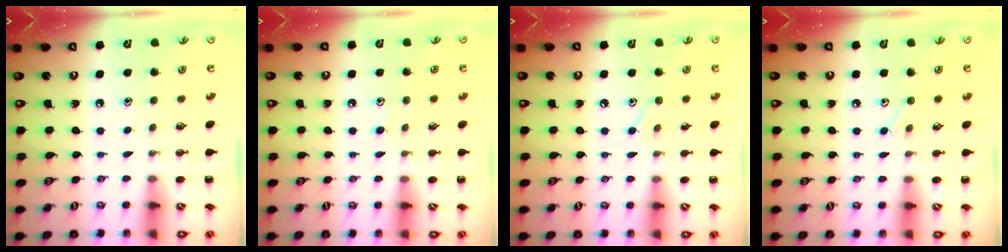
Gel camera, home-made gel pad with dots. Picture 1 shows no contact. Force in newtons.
{"total": 7.5, "press": 7.1, "slide": 2.2}
{"total": 6.5, "press": 6.1, "slide": 2.1}
{"total": 5.5, "press": 5.2, "slide": 1.7}